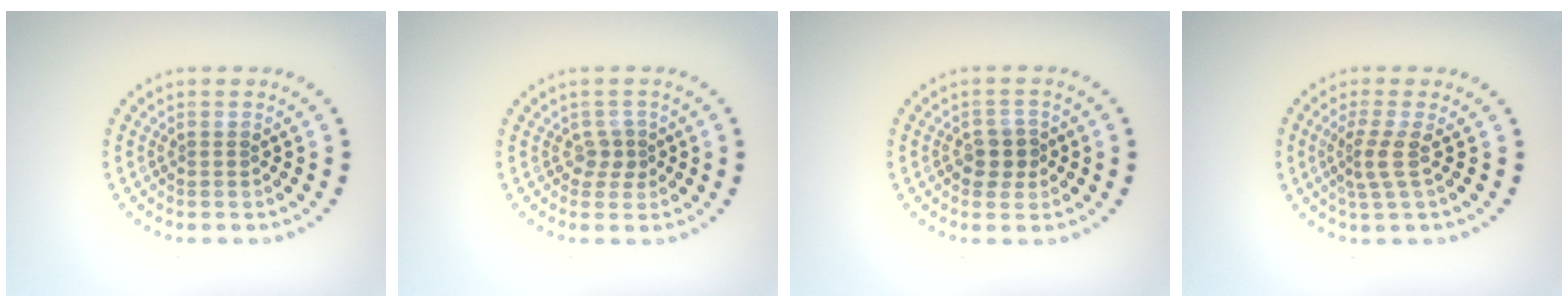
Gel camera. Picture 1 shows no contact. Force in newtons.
{"total": 1.5, "press": 1.2, "slide": 0.9}
{"total": 2.0, "press": 1.9, "slide": 0.7}
{"total": 2.3, "press": 1.6, "slide": 1.6}